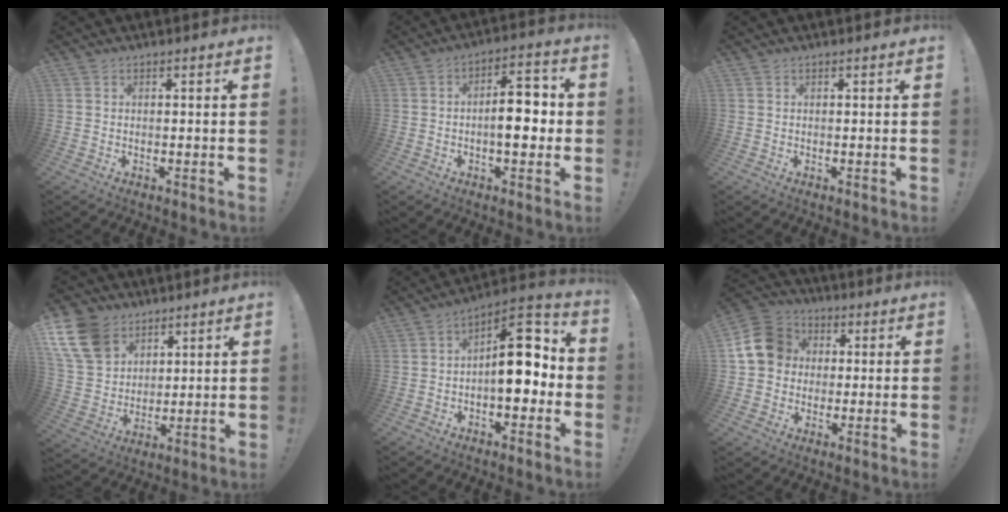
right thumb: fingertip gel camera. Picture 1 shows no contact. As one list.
[{"total": 11.7, "force": [-1.3, 5.5, 10.2], "torque": [-0.139, 0.015, -0.023]}, {"total": 0.0}, {"total": 15.7, "force": [8.2, 11.5, 6.9], "torque": [-0.125, -0.042, 0.164]}, {"total": 14.2, "force": [-0.2, 7.7, 11.9], "torque": [-0.155, 0.011, -0.002]}, {"total": 14.6, "force": [2.2, 12.5, 7.3], "torque": [-0.121, 0.009, 0.048]}]